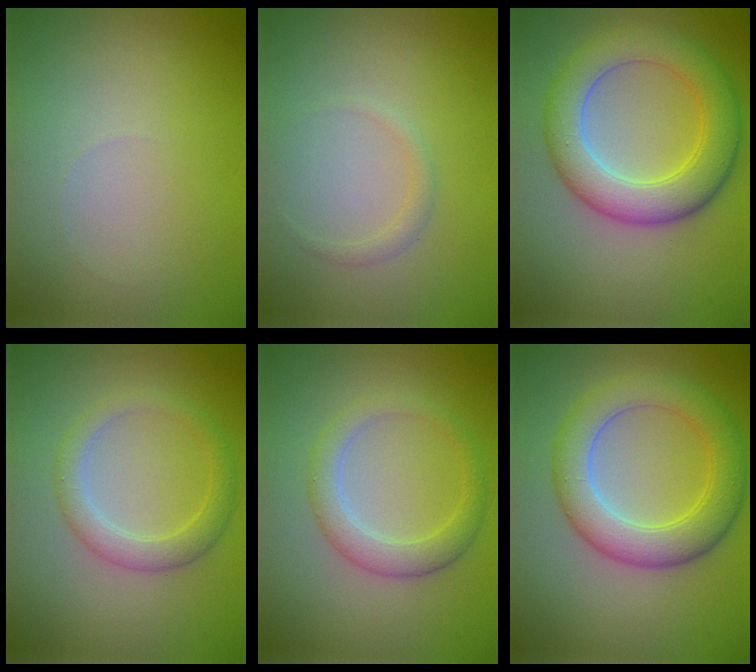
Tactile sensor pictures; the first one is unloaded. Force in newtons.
{"total": 0.9, "press": 0.9, "slide": 0.1}
{"total": 6.7, "press": 6.7, "slide": 0.5}
{"total": 2.7, "press": 2.7, "slide": 0.1}
{"total": 3.0, "press": 3.0, "slide": 0.1}
{"total": 5.9, "press": 5.9, "slide": 0.1}